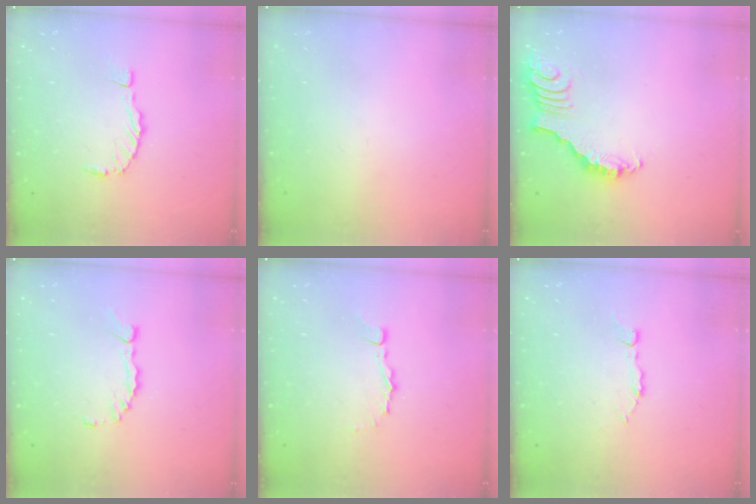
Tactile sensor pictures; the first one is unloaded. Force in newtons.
{"total": 0.0}
{"total": 2.8, "press": 2.8, "slide": 0.4}
{"total": 1.3, "press": 1.3, "slide": 0.1}
{"total": 3.4, "press": 3.4, "slide": 0.3}
{"total": 2.8, "press": 2.8, "slide": 0.4}